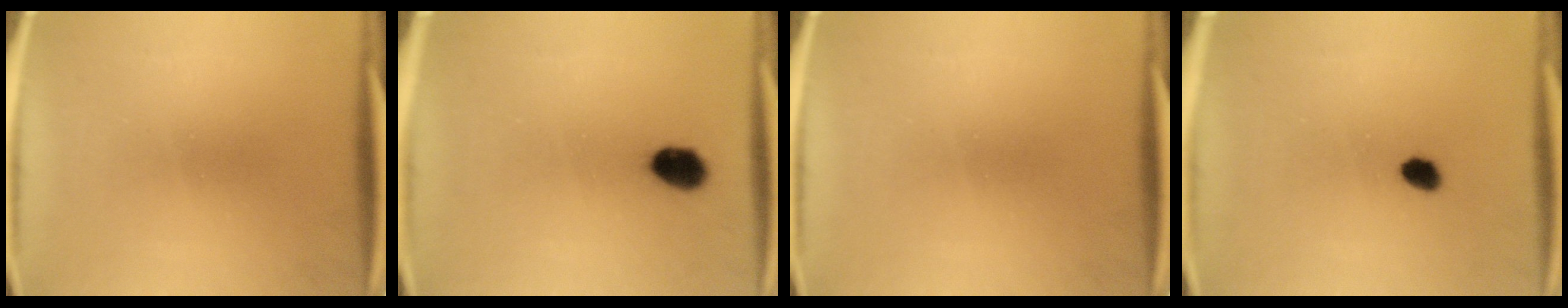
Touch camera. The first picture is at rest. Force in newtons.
{"total": 5.1}
{"total": 0.0}
{"total": 2.5}